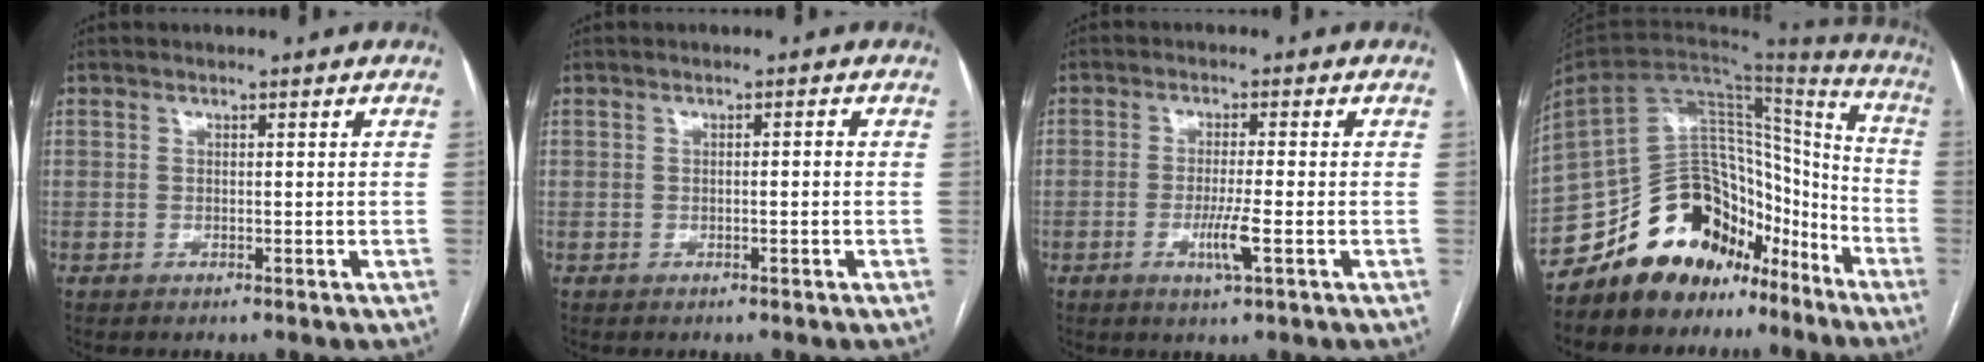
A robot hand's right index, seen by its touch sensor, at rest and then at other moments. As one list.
[{"total": 0.7, "force": [-0.1, 0.2, 0.7], "torque": [-0.010, 0.002, -0.001]}, {"total": 4.4, "force": [-1.5, -0.2, 4.1], "torque": [-0.081, -0.010, -0.028]}, {"total": 20.1, "force": [-14.6, 11.4, 7.8], "torque": [-0.128, 0.083, -0.233]}]